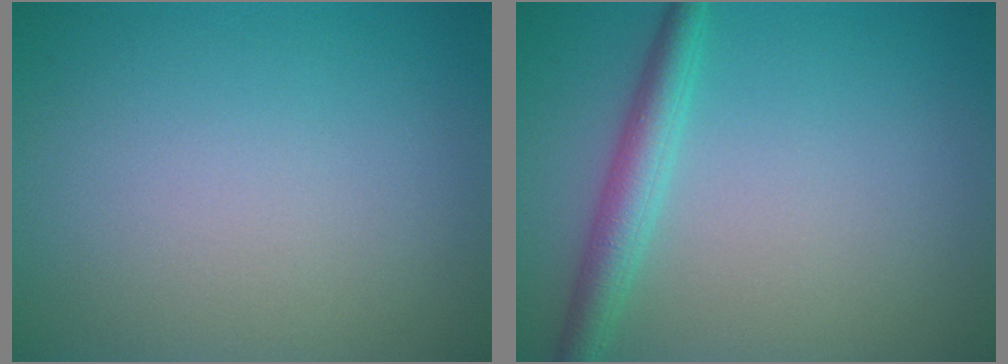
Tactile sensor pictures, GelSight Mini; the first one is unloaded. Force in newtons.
{"total": 3.0, "press": 3.0, "slide": 0.1}